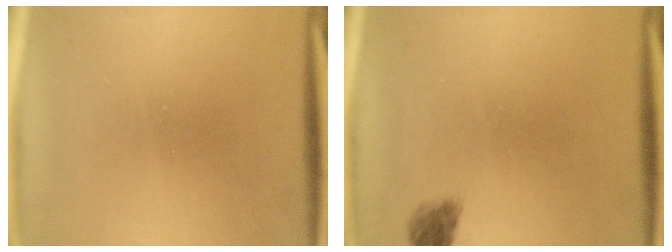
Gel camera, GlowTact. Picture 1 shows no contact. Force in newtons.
{"total": 2.2}